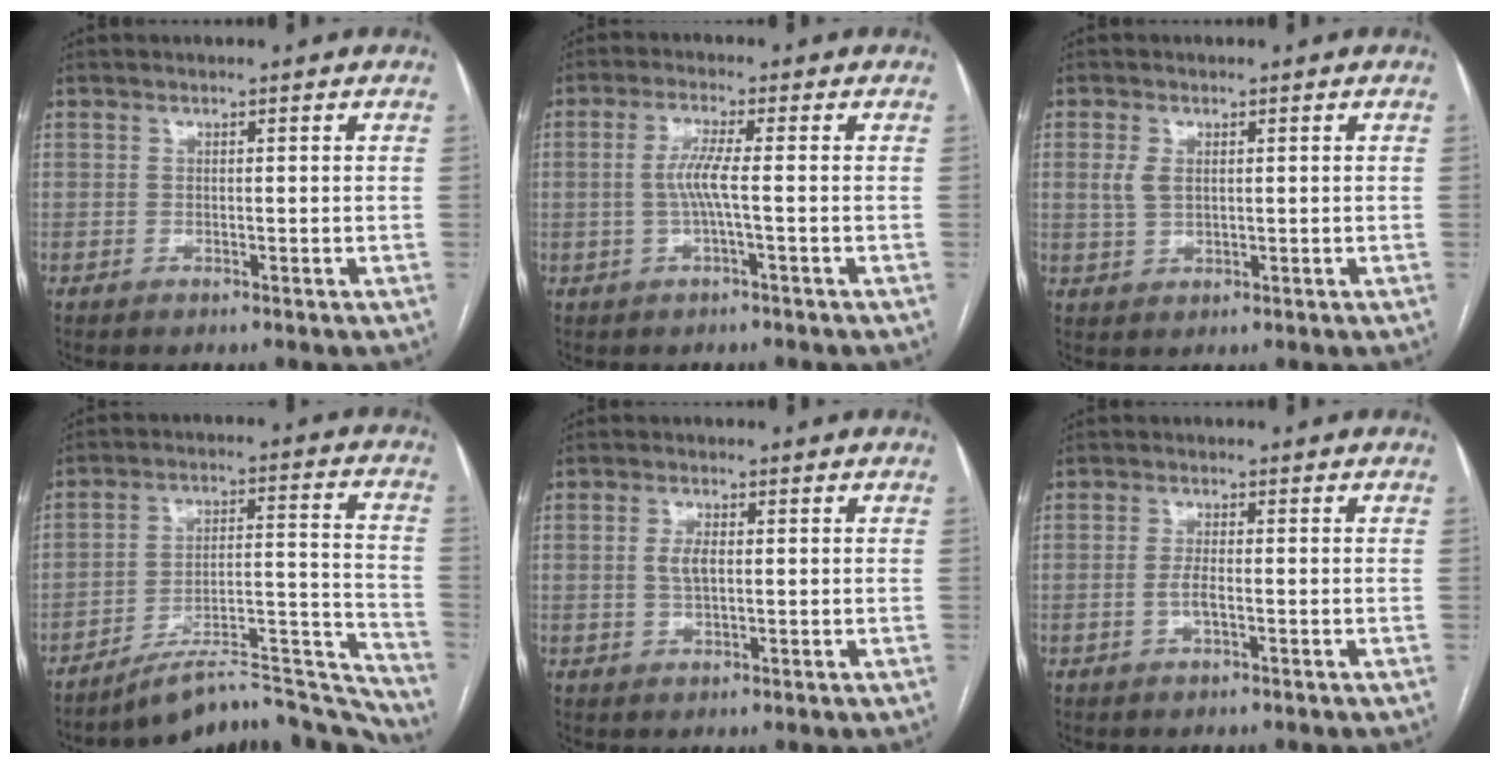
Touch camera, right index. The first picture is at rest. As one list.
[{"total": 4.0, "force": [-0.4, -0.2, 4.0], "torque": [-0.085, 0.004, -0.009]}, {"total": 2.9, "force": [0.7, 1.7, 2.2], "torque": [-0.049, 0.005, 0.017]}, {"total": 19.0, "force": [-18.4, 1.9, 4.3], "torque": [-0.022, 0.052, -0.269]}, {"total": 2.9, "force": [0.2, 1.2, 2.6], "torque": [-0.054, 0.002, 0.005]}, {"total": 2.1, "force": [-0.7, 0.4, 1.9], "torque": [-0.042, -0.002, -0.013]}]